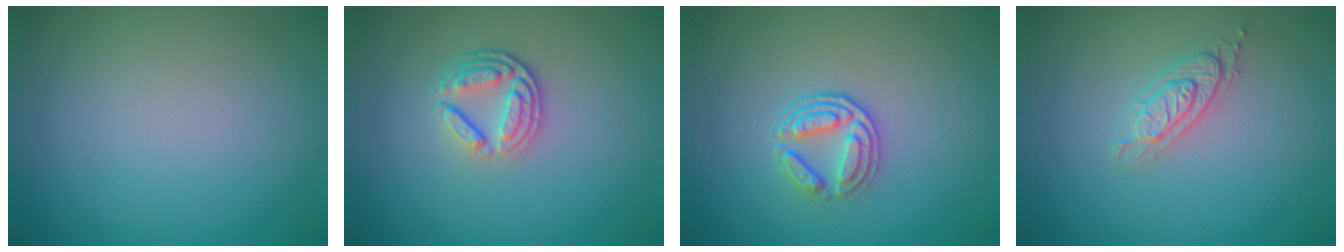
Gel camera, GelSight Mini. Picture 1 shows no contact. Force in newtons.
{"total": 3.8, "press": 2.8, "slide": 2.6}
{"total": 2.6, "press": 2.1, "slide": 1.6}
{"total": 2.1, "press": 2.1, "slide": 0.4}